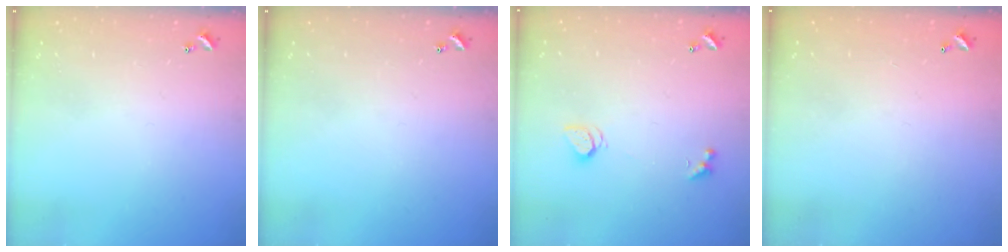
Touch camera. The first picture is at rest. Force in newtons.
{"total": 0.0}
{"total": 2.0, "press": 2.0, "slide": 0.3}
{"total": 3.0, "press": 3.0, "slide": 0.1}